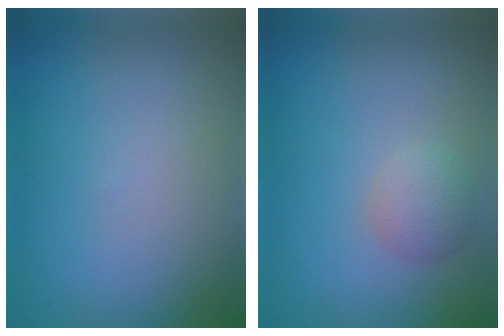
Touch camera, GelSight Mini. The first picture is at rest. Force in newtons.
{"total": 2.2, "press": 2.2, "slide": 0.1}